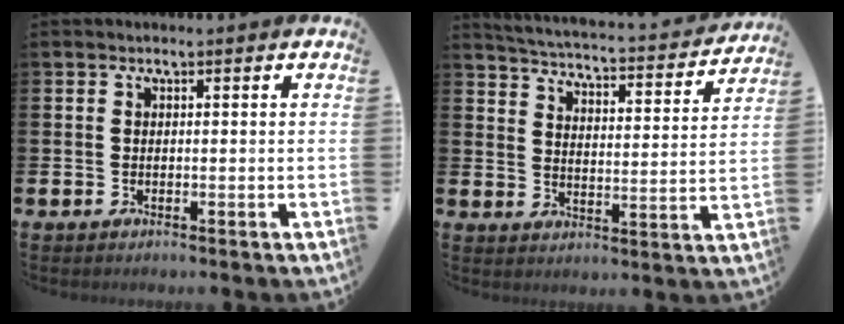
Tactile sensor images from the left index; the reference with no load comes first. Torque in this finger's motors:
{"motor_torque": [0.85, -1.28, 0.13, 0.03]}